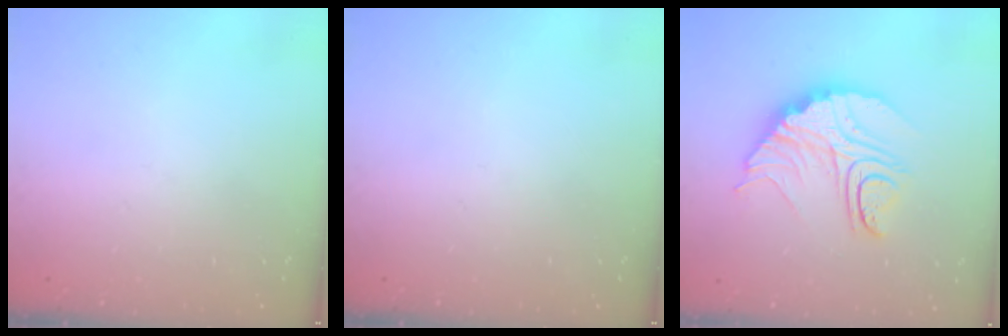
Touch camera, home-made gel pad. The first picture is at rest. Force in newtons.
{"total": 0.0}
{"total": 15.0, "press": 14.9, "slide": 1.5}